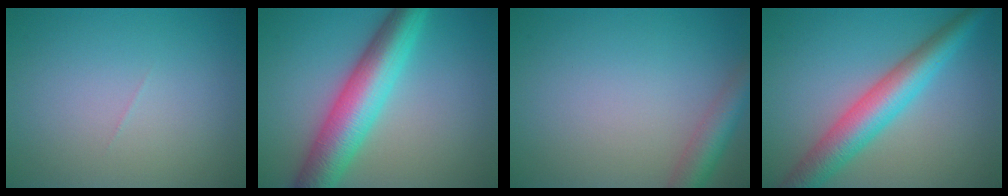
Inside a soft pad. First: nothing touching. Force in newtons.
{"total": 8.1, "press": 8.1, "slide": 0.1}
{"total": 3.5, "press": 3.5, "slide": 0.2}
{"total": 6.4, "press": 6.4, "slide": 0.1}